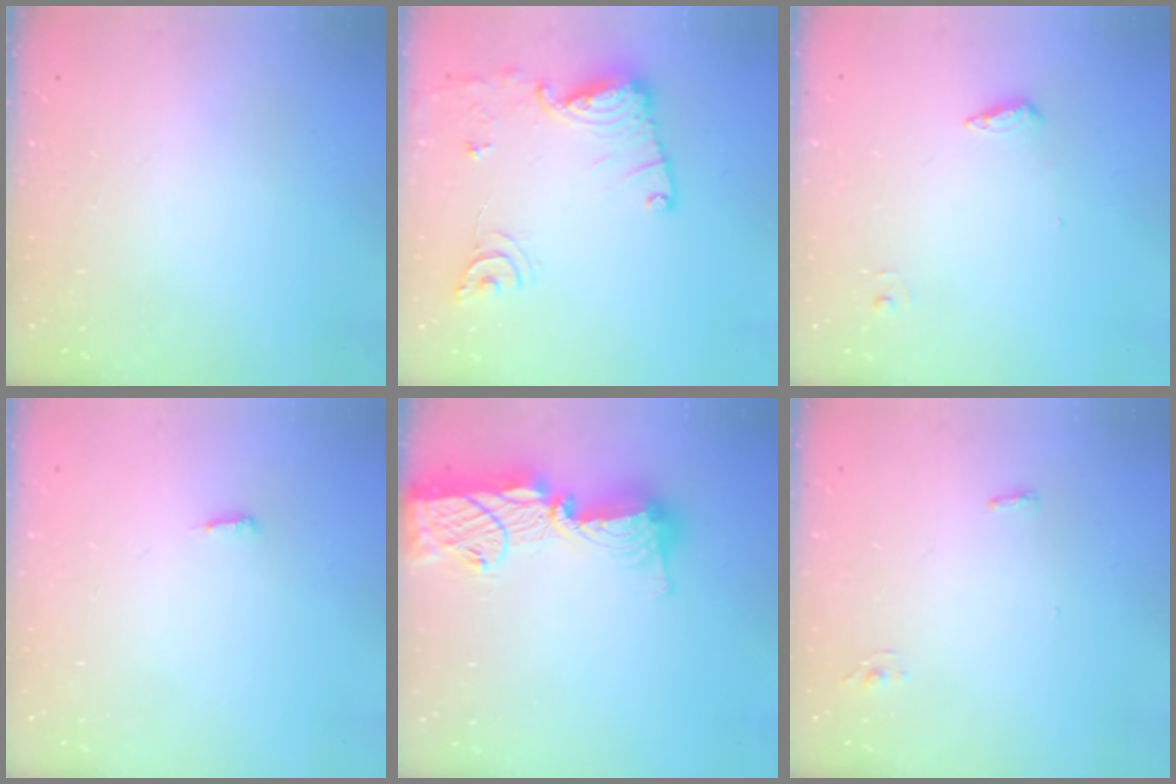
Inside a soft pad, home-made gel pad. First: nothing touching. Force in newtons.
{"total": 14.7, "press": 14.7, "slide": 0.7}
{"total": 5.9, "press": 5.8, "slide": 1.4}
{"total": 4.3, "press": 4.1, "slide": 1.3}
{"total": 17.5, "press": 17.4, "slide": 1.3}
{"total": 3.6, "press": 3.2, "slide": 1.6}